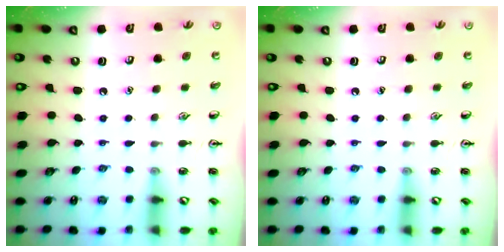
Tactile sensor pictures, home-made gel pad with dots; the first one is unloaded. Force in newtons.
{"total": 0.0}